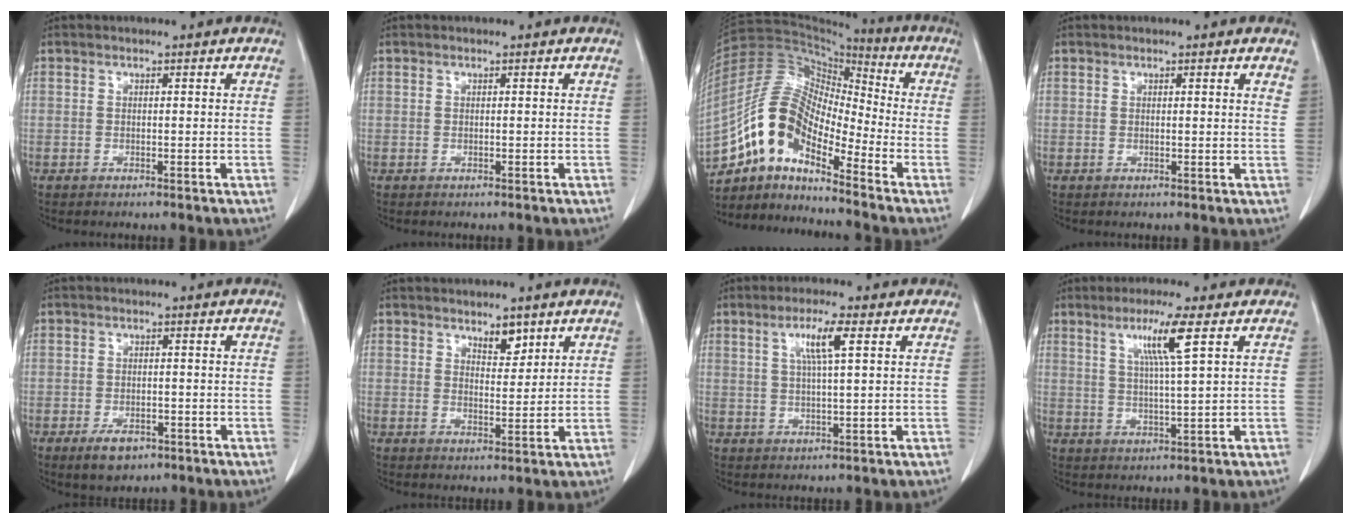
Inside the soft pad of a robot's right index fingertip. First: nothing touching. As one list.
[{"total": 0.0}, {"total": 14.8, "force": [-9.7, 5.5, 9.8], "torque": [-0.196, 0.042, -0.180]}, {"total": 1.9, "force": [1.0, 0.4, 1.6], "torque": [-0.029, 0.002, 0.009]}, {"total": 4.9, "force": [-2.9, 2.8, 2.9], "torque": [-0.050, -0.001, -0.038]}, {"total": 3.8, "force": [2.5, 1.8, 2.3], "torque": [-0.036, -0.003, 0.046]}, {"total": 5.7, "force": [2.0, 0.6, 5.3], "torque": [-0.100, 0.005, 0.039]}, {"total": 7.2, "force": [3.2, -0.5, 6.5], "torque": [-0.121, -0.003, 0.060]}]